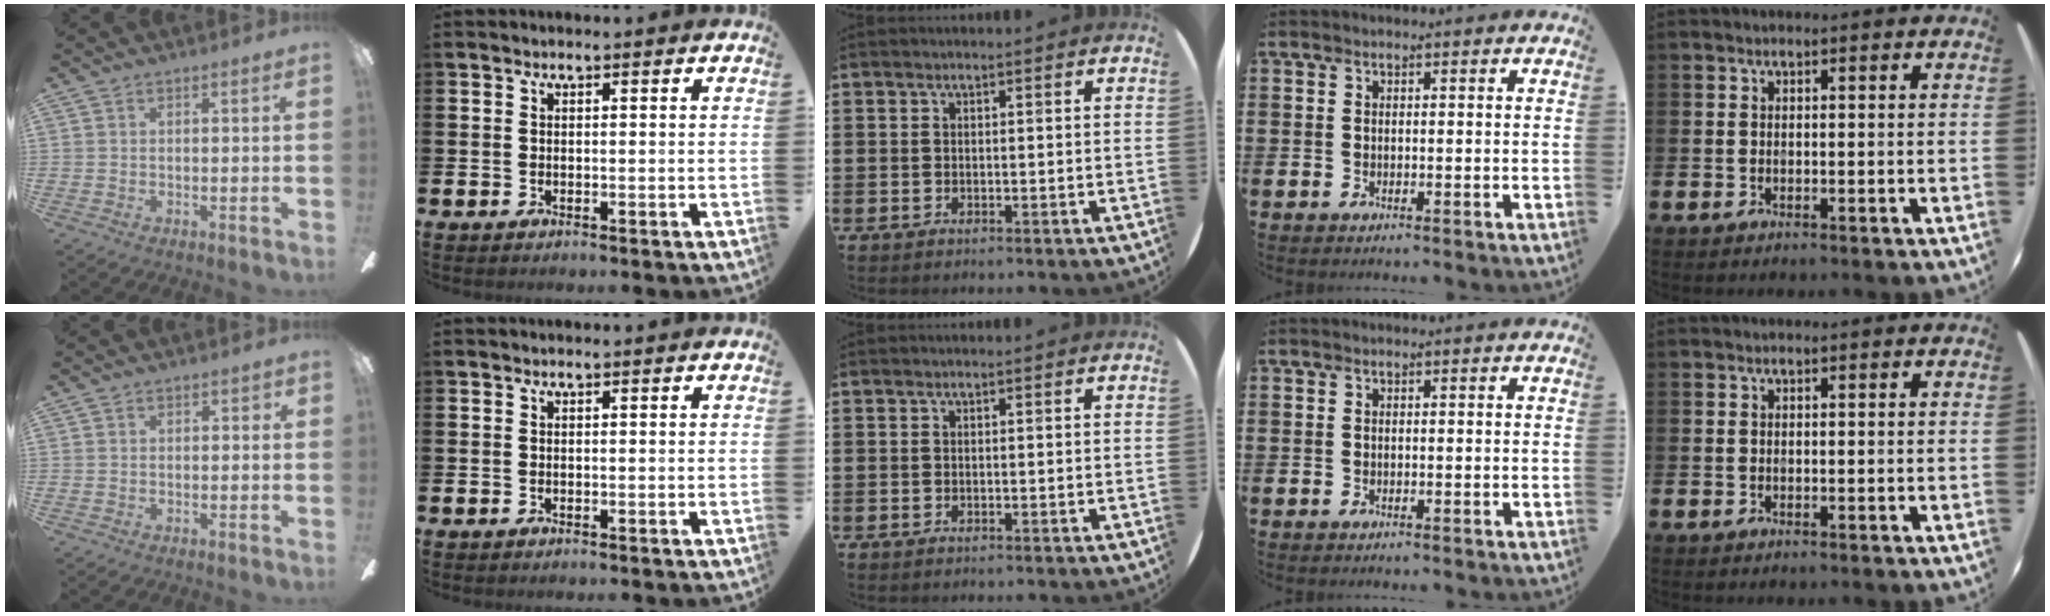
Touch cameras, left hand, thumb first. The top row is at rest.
{"thumb": {"total": 1.1, "force": [-0.4, 0.9, 0.5], "torque": [-0.002, 0.004, -0.010]}}